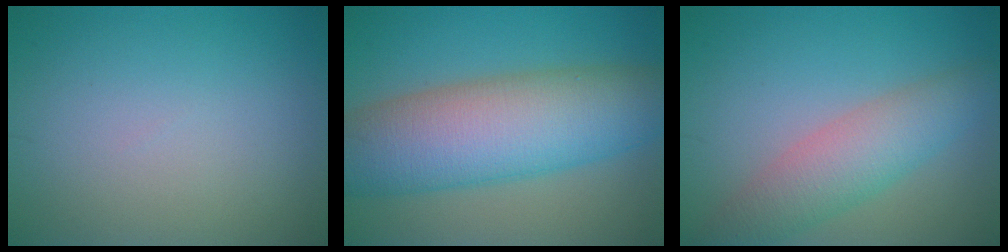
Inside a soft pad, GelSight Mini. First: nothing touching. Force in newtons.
{"total": 11.2, "press": 11.2, "slide": 0.3}
{"total": 5.0, "press": 5.0, "slide": 0.3}